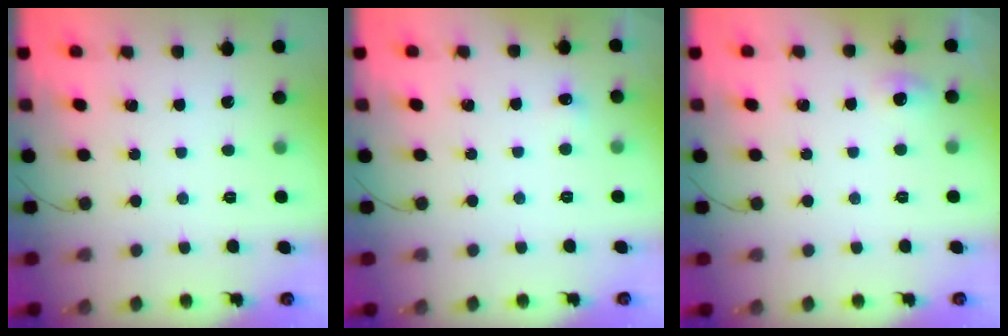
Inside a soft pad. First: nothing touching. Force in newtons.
{"total": 3.8, "press": 3.6, "slide": 1.1}
{"total": 4.5, "press": 4.3, "slide": 1.3}